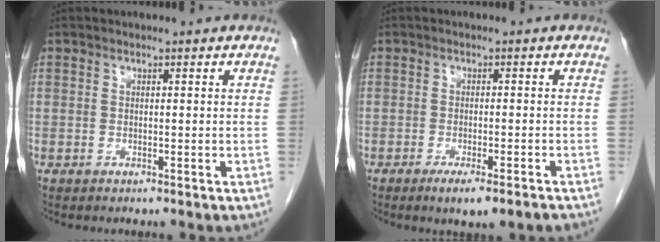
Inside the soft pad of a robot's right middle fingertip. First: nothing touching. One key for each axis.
{"total": 6.0, "fx": -4.3, "fy": 0.7, "fz": 4.0, "tx": -0.048, "ty": -0.012, "tz": -0.058}